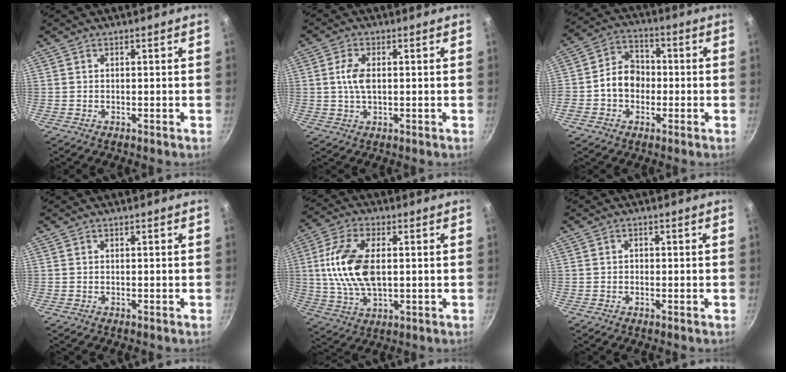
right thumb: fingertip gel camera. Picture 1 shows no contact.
{"total": 4.2, "force": [0.5, 2.1, 3.7], "torque": [-0.075, 0.005, 0.007]}
{"total": 8.3, "force": [-1.3, 6.7, 4.7], "torque": [-0.041, 0.025, -0.033]}
{"total": 0.0}
{"total": 13.4, "force": [1.3, 7.0, 11.3], "torque": [-0.218, 0.006, 0.023]}
{"total": 0.7, "force": [-0.1, 0.7, 0.2], "torque": [-0.002, 0.002, -0.003]}